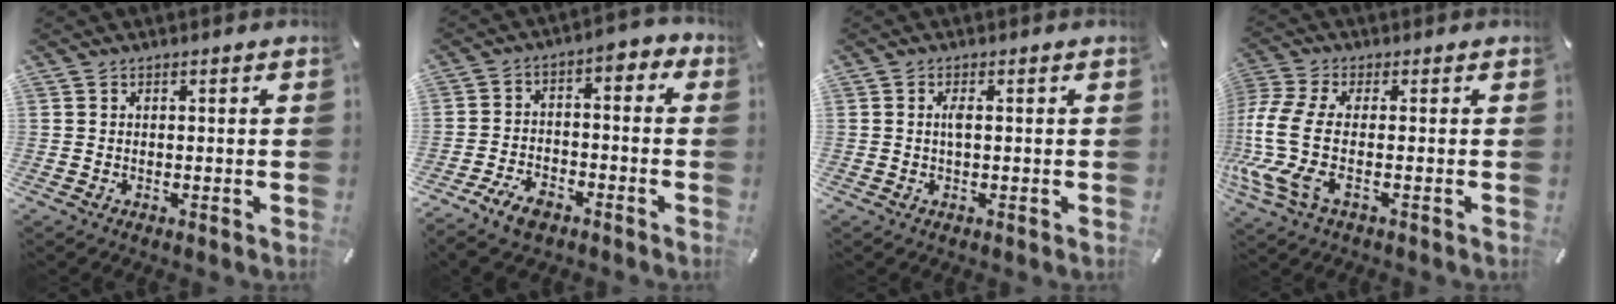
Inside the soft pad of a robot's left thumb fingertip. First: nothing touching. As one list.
[{"total": 8.9, "force": [-5.0, 5.5, 4.8], "torque": [-0.079, 0.029, -0.093]}, {"total": 1.9, "force": [0.2, 0.3, 1.9], "torque": [-0.039, -0.002, 0.002]}, {"total": 10.7, "force": [-0.7, 4.5, 9.7], "torque": [-0.240, -0.028, -0.016]}]